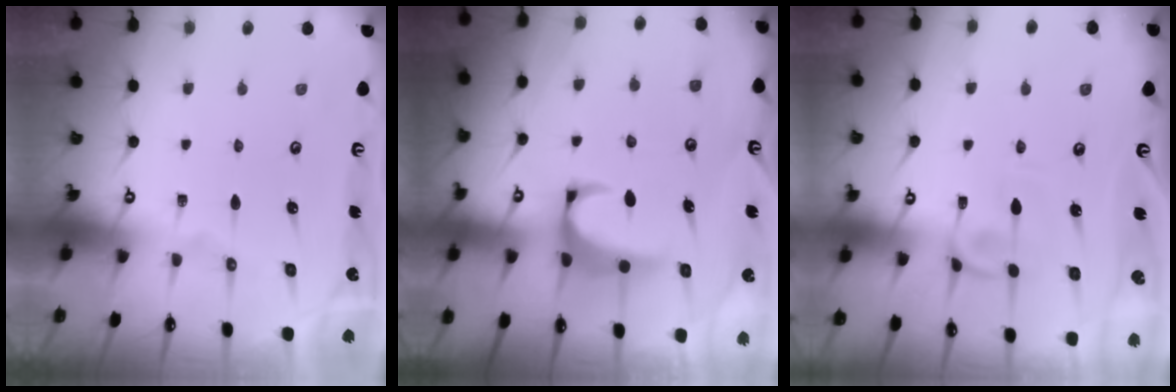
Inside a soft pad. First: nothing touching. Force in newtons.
{"total": 2.2, "press": 2.0, "slide": 1.0}
{"total": 2.4, "press": 2.4, "slide": 0.6}